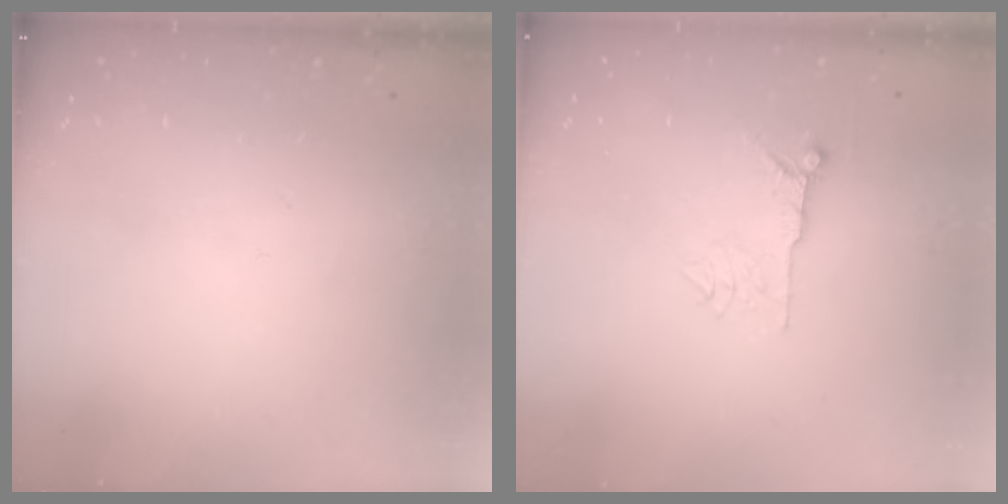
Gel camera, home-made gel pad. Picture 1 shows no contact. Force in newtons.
{"total": 7.2, "press": 7.2, "slide": 0.5}